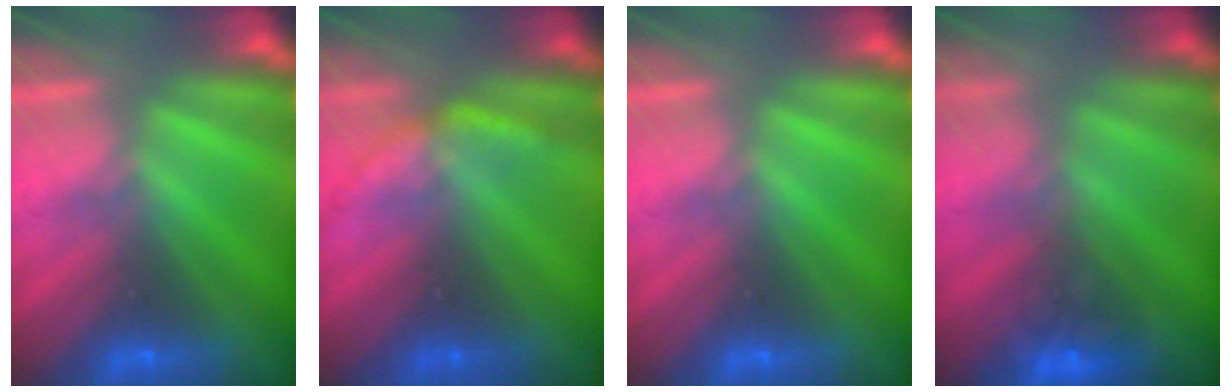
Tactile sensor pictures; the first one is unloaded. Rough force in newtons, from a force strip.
{"total": 2.1}
{"total": 0.0}
{"total": 4.6}